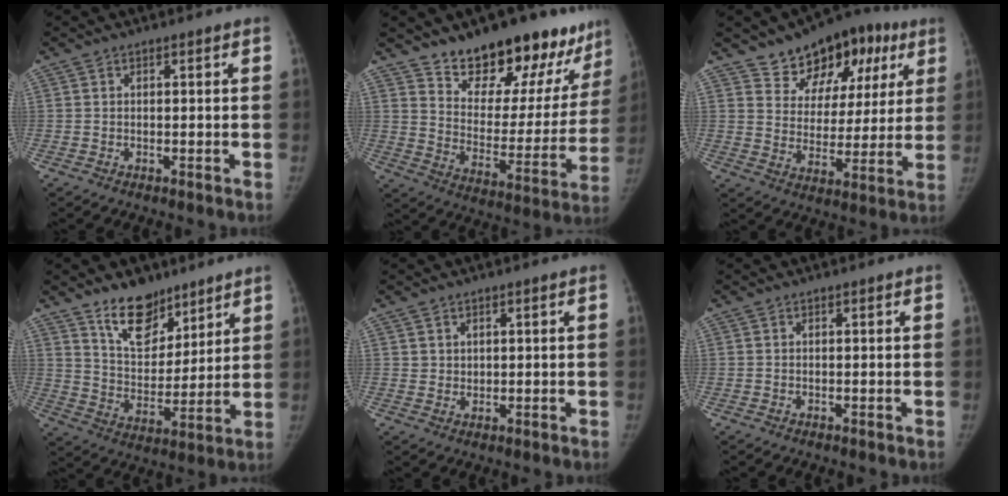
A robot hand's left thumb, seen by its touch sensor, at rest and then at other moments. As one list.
[{"total": 23.6, "force": [18.3, 9.6, 11.4], "torque": [-0.114, -0.113, 0.268]}, {"total": 16.4, "force": [9.5, 10.4, 8.5], "torque": [-0.061, -0.023, 0.144]}, {"total": 12.5, "force": [9.1, 6.8, 5.4], "torque": [-0.056, -0.069, 0.166]}, {"total": 1.7, "force": [1.0, 1.3, 0.1], "torque": [0.012, -0.007, 0.014]}, {"total": 0.0}]